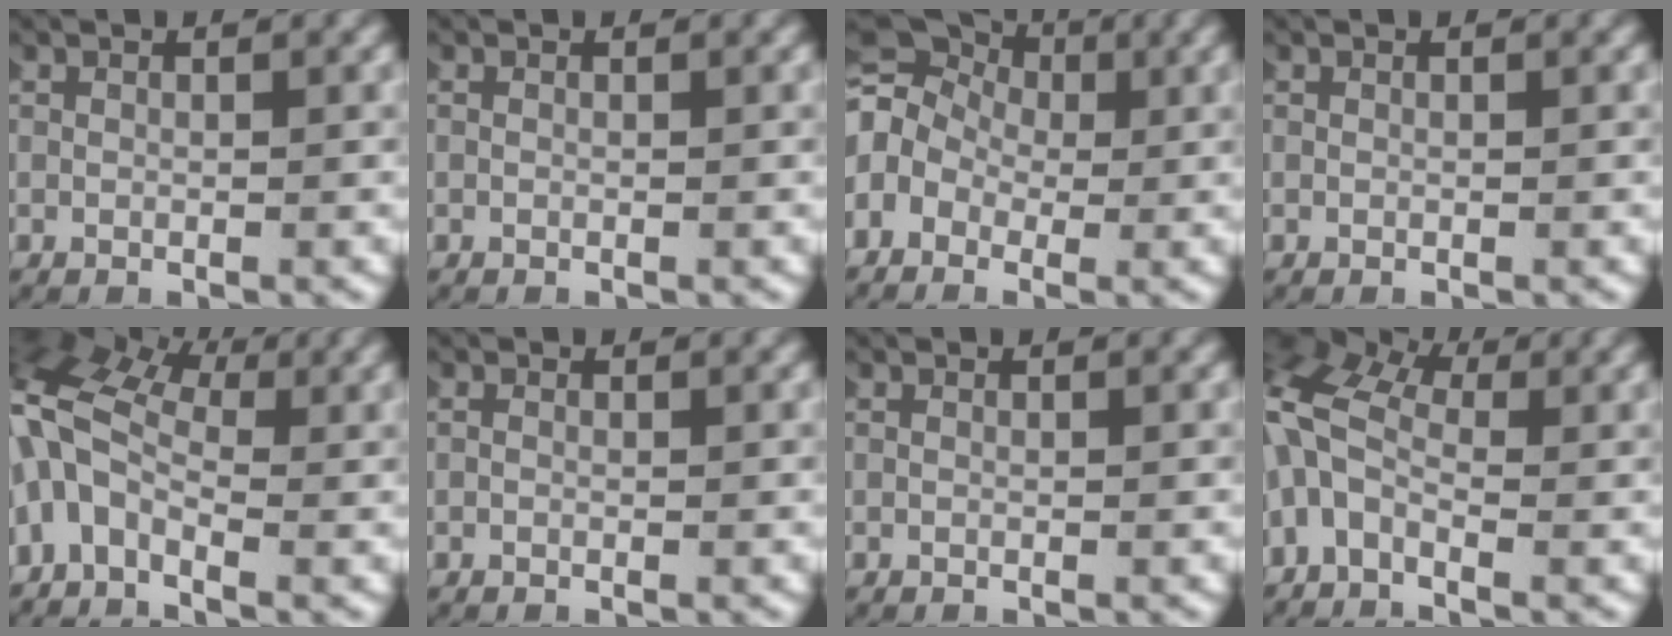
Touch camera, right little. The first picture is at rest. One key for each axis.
{"total": 0.0}
{"total": 8.3, "fx": 1.4, "fy": 7.1, "fz": 4.0, "tx": -0.098, "ty": 0.002, "tz": 0.011}
{"total": 0.0}
{"total": 9.1, "fx": 1.3, "fy": 7.3, "fz": 5.4, "tx": -0.139, "ty": -0.008, "tz": 0.010}
{"total": 0.0}
{"total": 0.0}
{"total": 7.9, "fx": 1.1, "fy": 6.4, "fz": 4.6, "tx": -0.115, "ty": -0.008, "tz": 0.005}